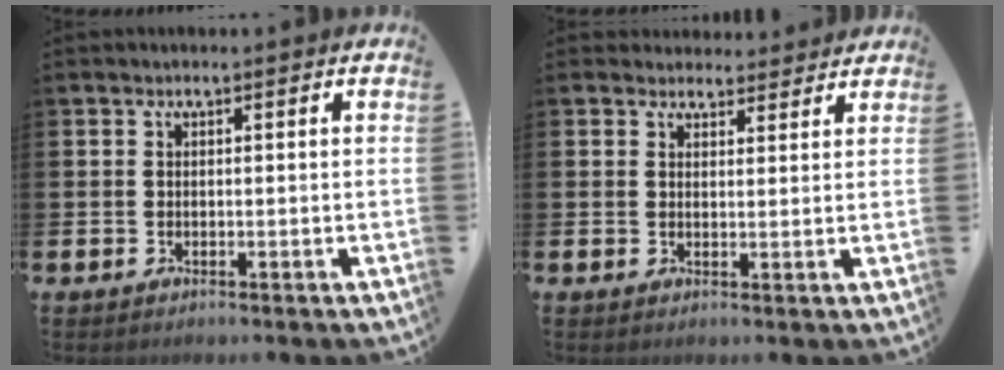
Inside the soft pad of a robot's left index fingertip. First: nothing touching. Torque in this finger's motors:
{"motor_torque": [0.92, -1.22, 0.03, -0.03]}